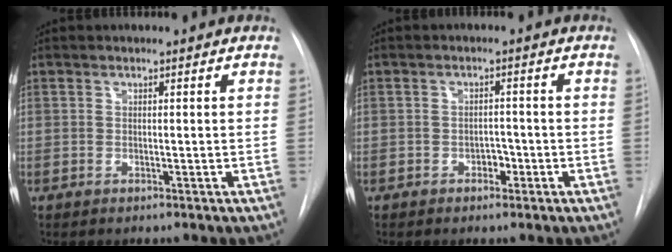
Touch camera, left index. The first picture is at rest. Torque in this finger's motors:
{"motor_torque": [0.06, 0.05, -0.02, 0.00]}